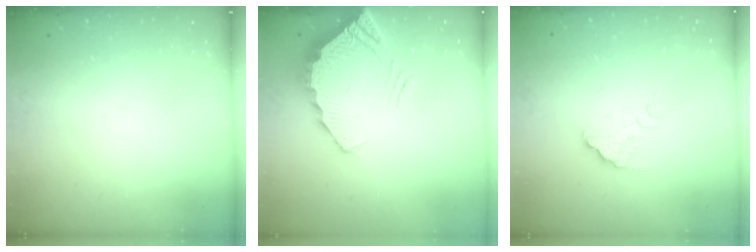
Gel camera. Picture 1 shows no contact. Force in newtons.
{"total": 3.8, "press": 3.8, "slide": 0.2}
{"total": 3.0, "press": 3.0, "slide": 0.1}